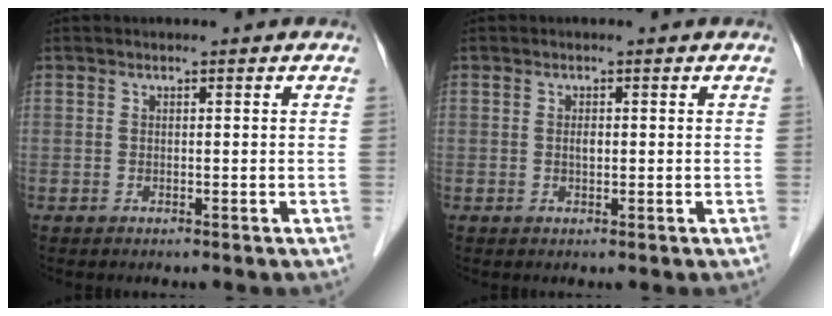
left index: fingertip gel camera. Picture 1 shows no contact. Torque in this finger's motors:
{"motor_torque": [0.28, 0.11, -0.01, 0.00]}